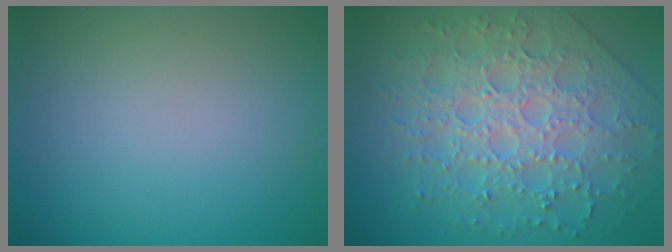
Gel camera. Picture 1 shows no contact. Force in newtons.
{"total": 8.5, "press": 6.1, "slide": 5.9}